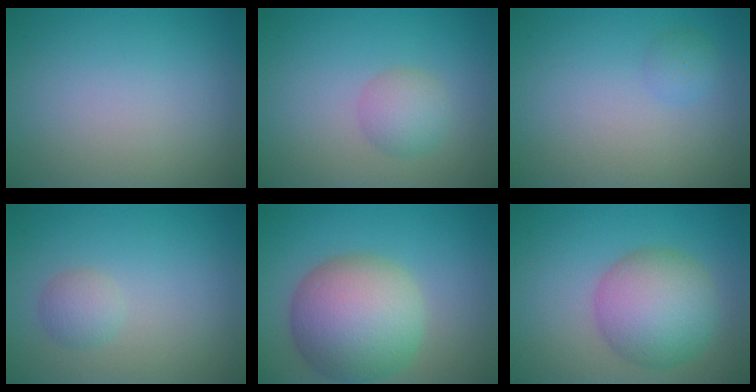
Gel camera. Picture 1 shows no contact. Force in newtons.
{"total": 2.3, "press": 2.3, "slide": 0.0}
{"total": 0.8, "press": 0.8, "slide": 0.0}
{"total": 1.6, "press": 1.6, "slide": 0.0}
{"total": 9.7, "press": 9.7, "slide": 0.5}
{"total": 7.1, "press": 7.1, "slide": 0.3}